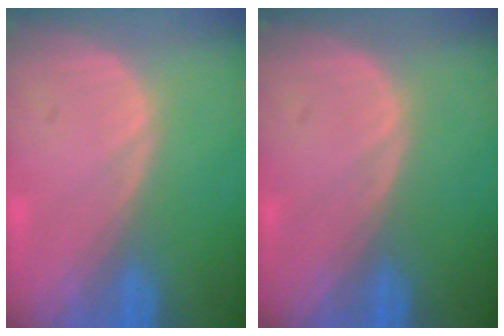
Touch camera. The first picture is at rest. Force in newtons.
{"total": 0.0}